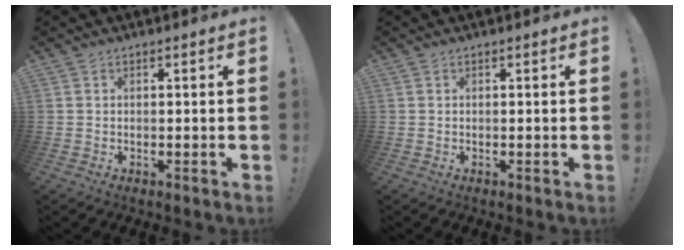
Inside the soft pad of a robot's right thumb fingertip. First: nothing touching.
{"total": 0.0}